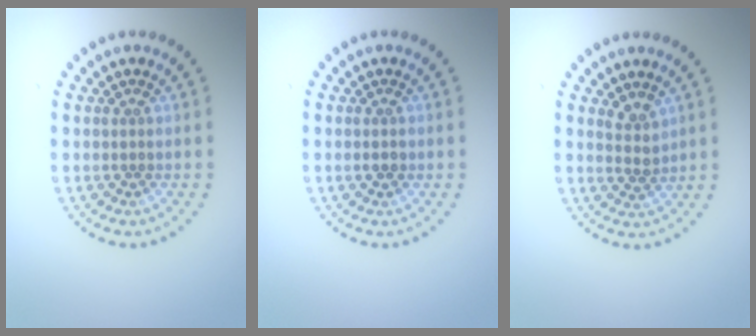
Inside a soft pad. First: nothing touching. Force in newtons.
{"total": 1.2, "press": 1.2, "slide": 0.1}
{"total": 1.7, "press": 1.3, "slide": 1.1}